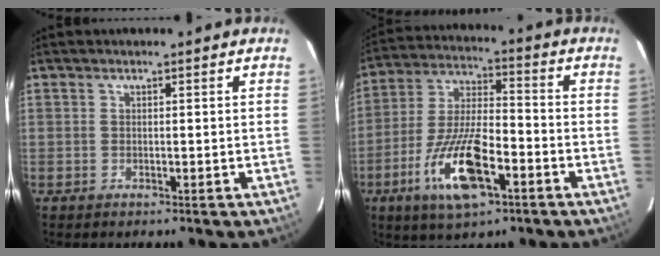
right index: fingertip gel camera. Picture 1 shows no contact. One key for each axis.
{"total": 14.0, "fx": -6.3, "fy": 3.8, "fz": 11.9, "tx": -0.240, "ty": -0.007, "tz": -0.113}